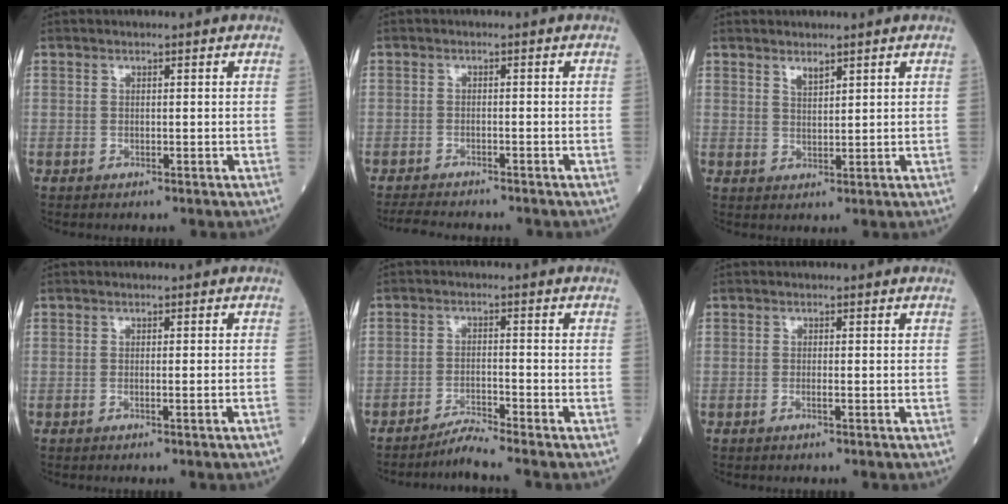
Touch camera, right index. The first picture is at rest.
{"total": 5.2, "force": [-4.9, 0.9, 1.7], "torque": [-0.026, -0.013, -0.080]}
{"total": 2.0, "force": [1.6, 0.6, 1.0], "torque": [-0.021, -0.005, 0.032]}
{"total": 1.1, "force": [-0.6, -0.4, 0.9], "torque": [-0.014, 0.002, -0.008]}
{"total": 3.7, "force": [-3.3, -1.5, 0.5], "torque": [-0.011, -0.019, -0.062]}
{"total": 1.0, "force": [-0.4, -0.1, 0.8], "torque": [-0.018, 0.000, -0.009]}